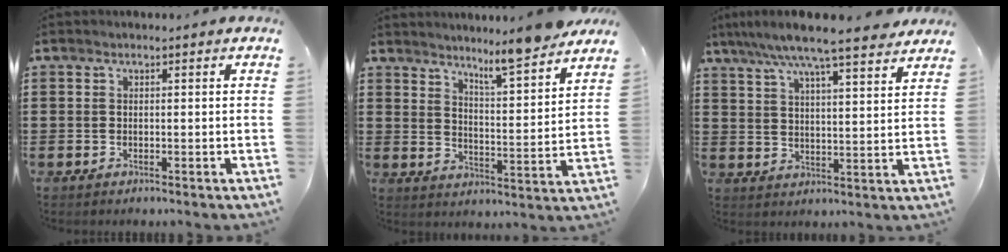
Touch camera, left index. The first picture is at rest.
{"total": 7.5, "force": [6.9, -0.4, 2.8], "torque": [-0.051, -0.052, 0.115]}
{"total": 8.0, "force": [6.9, 0.3, 4.0], "torque": [-0.099, -0.027, 0.121]}